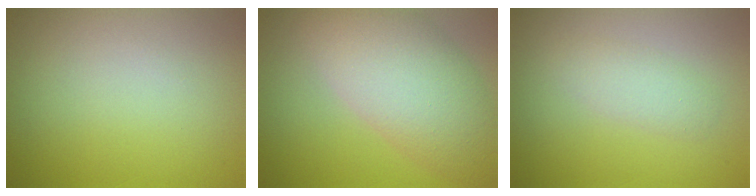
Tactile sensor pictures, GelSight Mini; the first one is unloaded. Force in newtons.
{"total": 8.3, "press": 8.2, "slide": 0.8}
{"total": 1.9, "press": 1.9, "slide": 0.0}